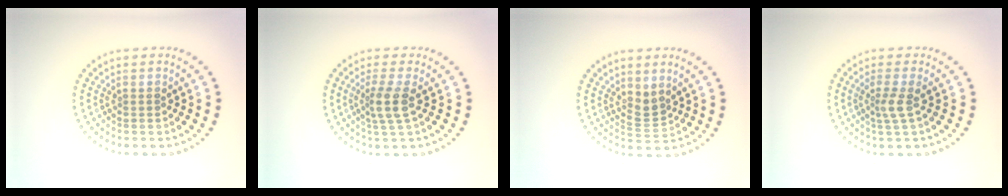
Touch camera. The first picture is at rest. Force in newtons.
{"total": 2.5, "press": 2.0, "slide": 1.5}
{"total": 1.8, "press": 1.4, "slide": 1.2}
{"total": 1.9, "press": 1.4, "slide": 1.3}